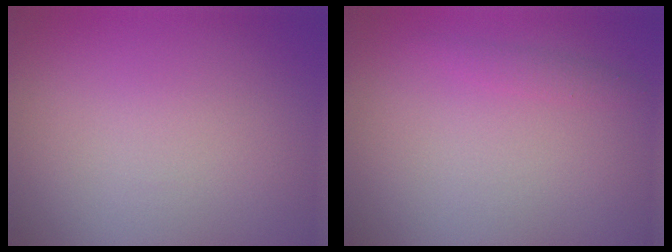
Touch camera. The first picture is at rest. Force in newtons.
{"total": 0.9, "press": 0.9, "slide": 0.0}